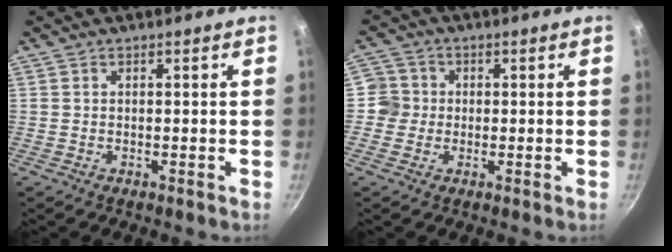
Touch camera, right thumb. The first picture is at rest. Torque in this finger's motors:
{"motor_torque": [0.44, 0.40, 0.35, 0.15, 0.00]}